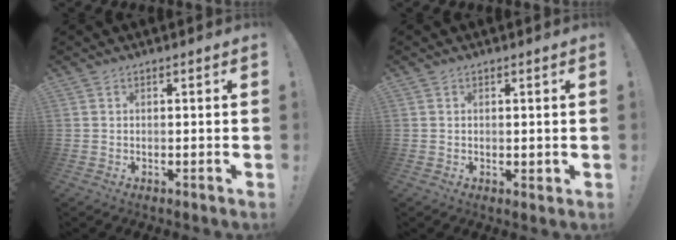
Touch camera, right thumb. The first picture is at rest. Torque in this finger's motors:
{"motor_torque": [-0.13, -0.14, -0.01, -0.03, 0.00]}